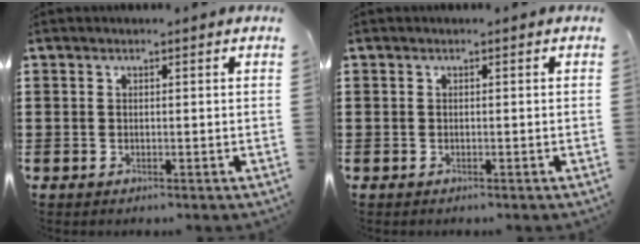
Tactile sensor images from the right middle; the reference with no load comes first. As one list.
[{"total": 0.0}]